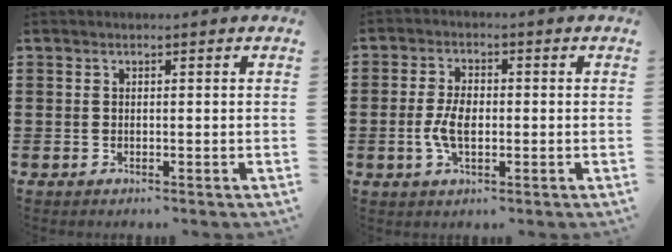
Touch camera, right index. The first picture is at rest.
{"total": 4.7, "force": [-0.7, 2.5, 3.9], "torque": [-0.094, -0.002, -0.017]}